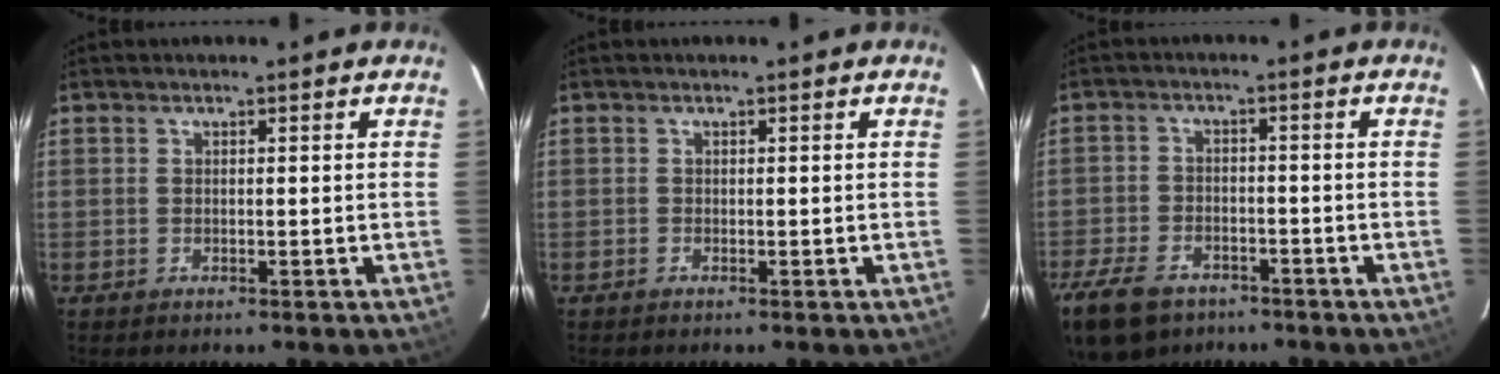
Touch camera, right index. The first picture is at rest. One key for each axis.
{"total": 0.0}
{"total": 13.9, "fx": -9.3, "fy": 7.9, "fz": 6.5, "tx": -0.179, "ty": -0.016, "tz": -0.162}